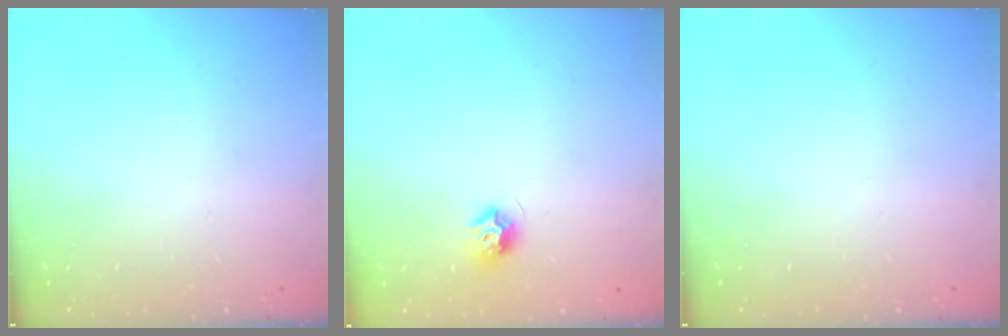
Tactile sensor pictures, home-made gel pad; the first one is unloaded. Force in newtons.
{"total": 7.6, "press": 7.6, "slide": 0.4}
{"total": 0.0}